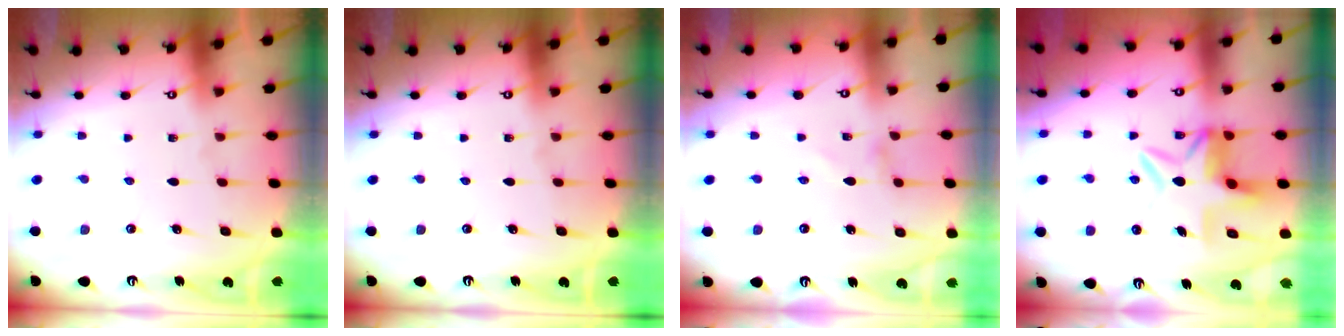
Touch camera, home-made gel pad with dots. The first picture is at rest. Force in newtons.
{"total": 0.0}
{"total": 1.1, "press": 1.1, "slide": 0.1}
{"total": 7.5, "press": 7.4, "slide": 1.2}